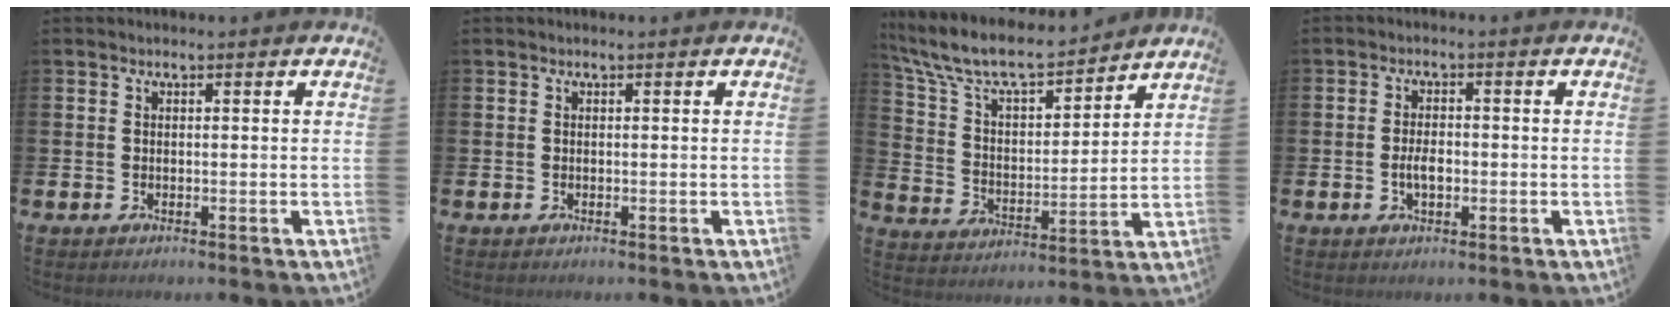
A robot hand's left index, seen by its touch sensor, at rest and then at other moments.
{"total": 0.0}
{"total": 9.4, "force": [8.5, 2.4, 3.3], "torque": [-0.110, -0.055, 0.149]}
{"total": 2.9, "force": [-0.5, 1.5, 2.4], "torque": [-0.035, 0.000, -0.012]}